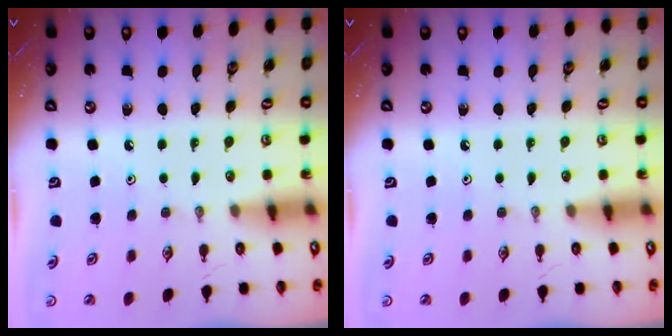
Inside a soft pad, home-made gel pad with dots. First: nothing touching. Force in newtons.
{"total": 0.0}